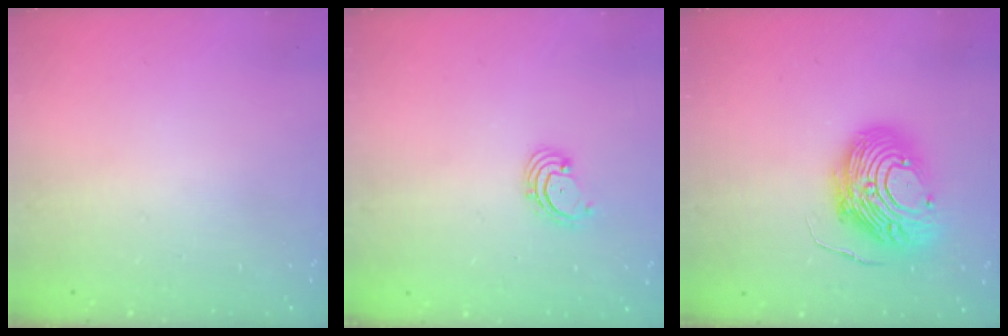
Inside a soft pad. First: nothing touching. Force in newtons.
{"total": 1.8, "press": 1.7, "slide": 0.6}
{"total": 14.6, "press": 14.6, "slide": 1.5}